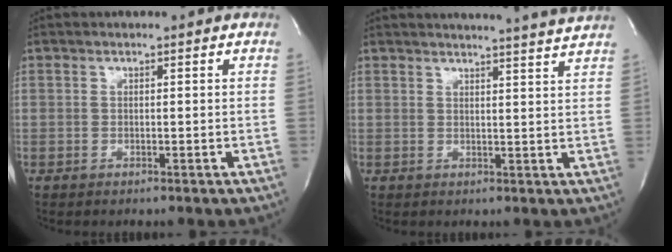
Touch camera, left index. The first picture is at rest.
{"total": 10.8, "force": [10.3, -1.8, 2.6], "torque": [-0.035, -0.036, 0.112]}